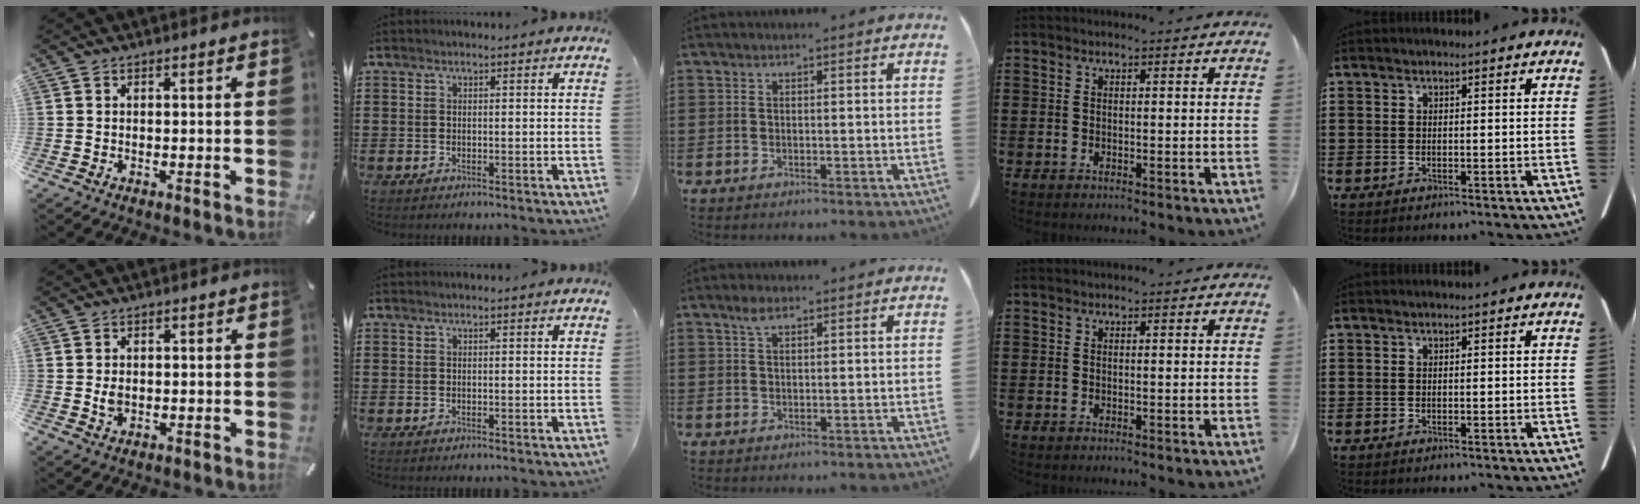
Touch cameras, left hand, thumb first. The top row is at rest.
{"thumb": {"total": 2.2, "force": [0.1, 1.7, 1.4], "torque": [-0.021, 0.000, -0.001]}, "middle": {"total": 2.0, "force": [1.1, 0.7, 1.5], "torque": [-0.034, 0.003, 0.020]}}